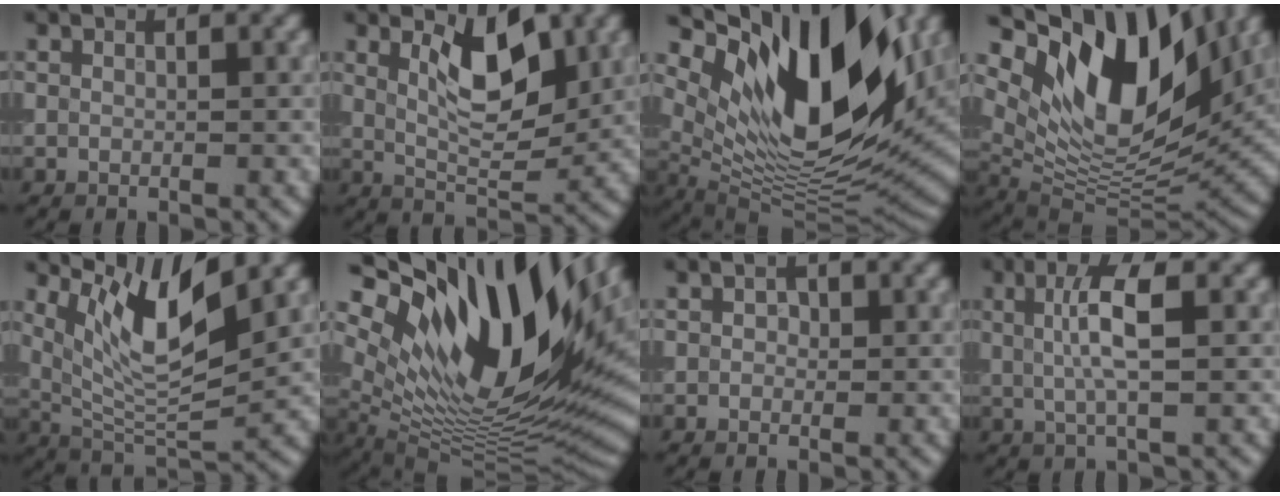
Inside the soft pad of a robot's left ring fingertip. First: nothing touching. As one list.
[{"total": 5.8, "force": [2.1, 2.4, 4.9], "torque": [-0.079, -0.003, 0.036]}, {"total": 15.9, "force": [6.9, 7.0, 12.5], "torque": [-0.212, 0.005, 0.118]}, {"total": 14.9, "force": [6.7, 7.1, 11.3], "torque": [-0.196, 0.009, 0.119]}, {"total": 7.7, "force": [3.9, 2.2, 6.2], "torque": [-0.121, -0.009, 0.076]}, {"total": 18.2, "force": [9.1, 7.4, 14.0], "torque": [-0.261, 0.025, 0.152]}, {"total": 0.9, "force": [0.1, 0.8, 0.4], "torque": [-0.004, -0.002, -0.002]}, {"total": 4.5, "force": [0.8, 1.1, 4.3], "torque": [-0.083, 0.002, 0.013]}]